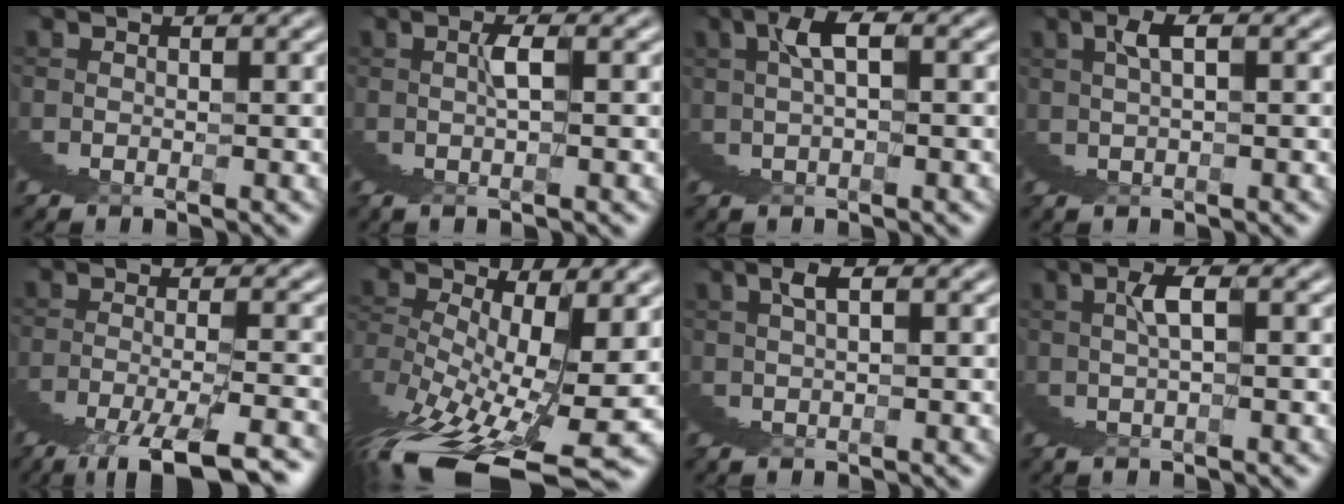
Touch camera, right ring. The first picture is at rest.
{"total": 2.5, "force": [1.4, -1.9, 1.0], "torque": [0.006, 0.024, 0.014]}
{"total": 3.8, "force": [2.2, 0.6, 3.0], "torque": [-0.036, 0.021, 0.033]}
{"total": 2.5, "force": [1.9, -0.6, 1.5], "torque": [-0.011, 0.020, 0.031]}
{"total": 3.0, "force": [-1.4, 0.0, 2.7], "torque": [-0.039, 0.014, -0.030]}
{"total": 3.6, "force": [-1.1, 0.4, 3.4], "torque": [-0.058, -0.022, -0.003]}
{"total": 2.2, "force": [1.7, -0.3, 1.4], "torque": [-0.015, 0.015, 0.026]}
{"total": 2.7, "force": [2.1, -0.9, 1.5], "torque": [-0.010, 0.023, 0.030]}